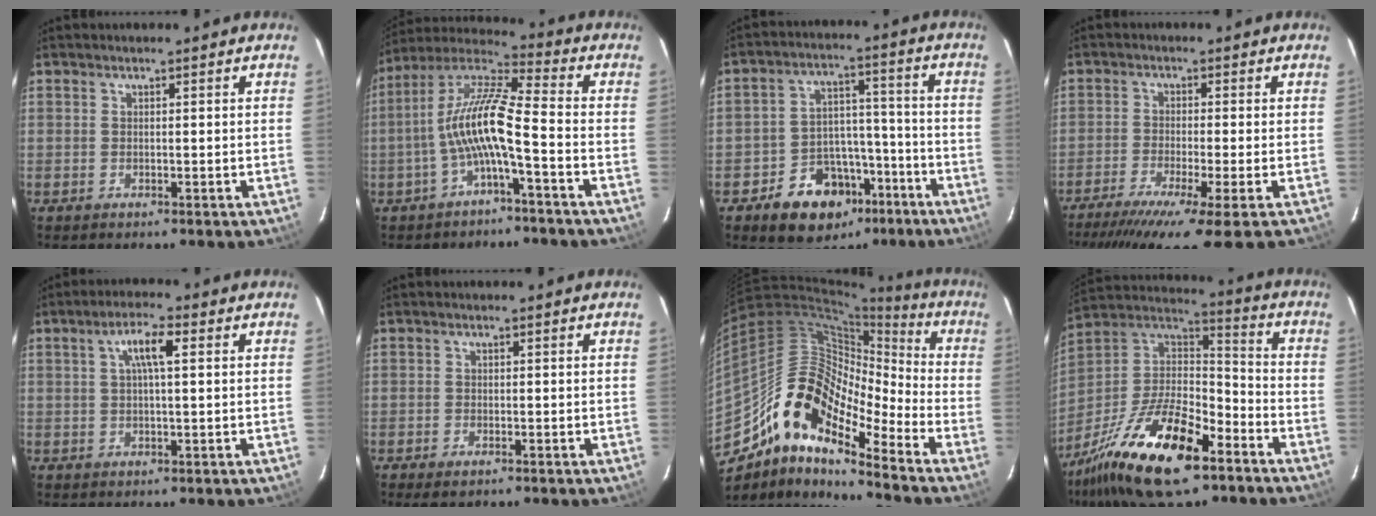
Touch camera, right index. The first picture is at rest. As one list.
[{"total": 11.0, "force": [-3.4, 1.1, 10.4], "torque": [-0.218, 0.015, -0.068]}, {"total": 13.4, "force": [-7.9, 9.5, 5.3], "torque": [-0.099, 0.041, -0.100]}, {"total": 12.0, "force": [-9.0, -0.4, 7.9], "torque": [-0.168, -0.042, -0.149]}, {"total": 4.9, "force": [1.4, 0.9, 4.6], "torque": [-0.089, 0.009, 0.026]}, {"total": 2.2, "force": [-1.6, 1.0, 1.2], "torque": [-0.025, -0.008, -0.027]}, {"total": 17.7, "force": [-12.2, 5.6, 11.4], "torque": [-0.184, -0.002, -0.247]}, {"total": 24.3, "force": [-14.4, 9.5, 17.1], "torque": [-0.341, -0.017, -0.255]}]